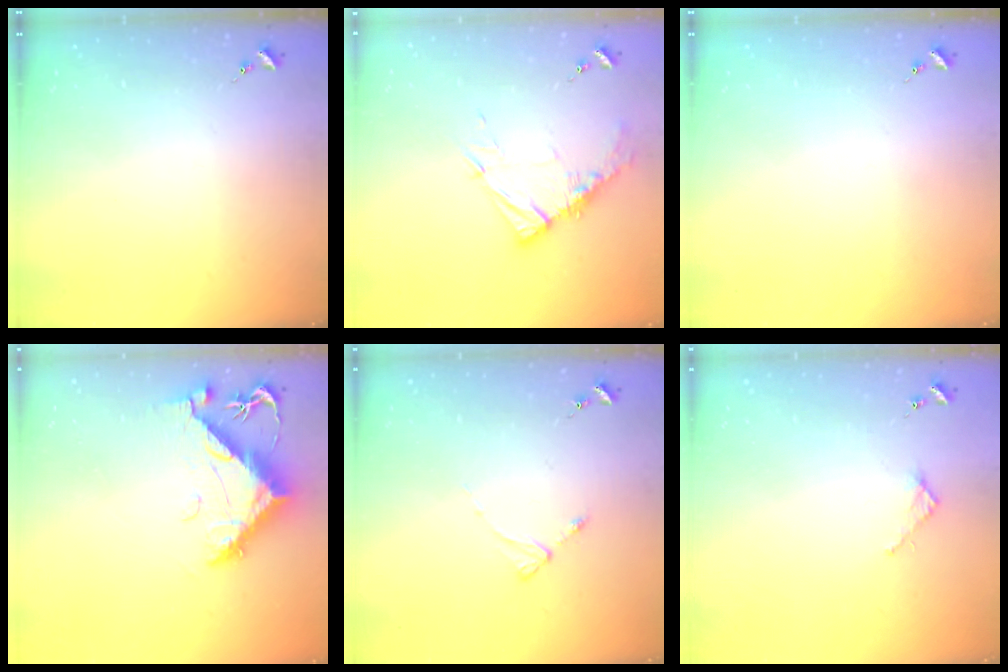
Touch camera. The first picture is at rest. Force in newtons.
{"total": 11.3, "press": 11.2, "slide": 1.1}
{"total": 0.0}
{"total": 12.3, "press": 12.2, "slide": 1.5}
{"total": 2.5, "press": 2.5, "slide": 0.3}
{"total": 2.7, "press": 2.7, "slide": 0.2}